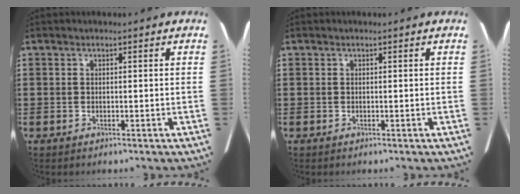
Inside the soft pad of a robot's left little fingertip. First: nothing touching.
{"total": 0.0}